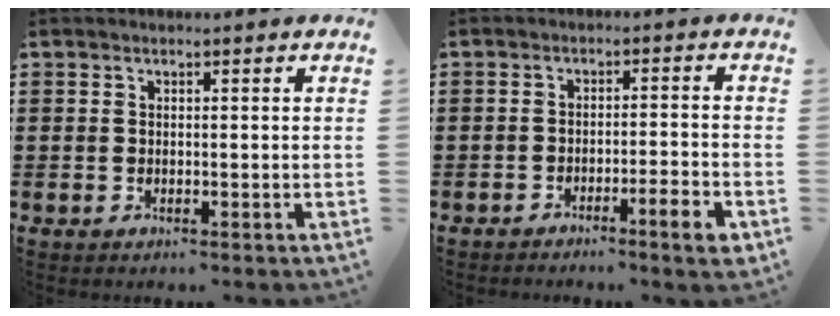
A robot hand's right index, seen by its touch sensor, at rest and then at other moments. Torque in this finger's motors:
{"motor_torque": [0.06, 0.01, 0.08, 0.02]}